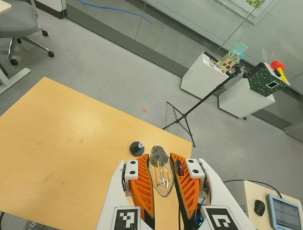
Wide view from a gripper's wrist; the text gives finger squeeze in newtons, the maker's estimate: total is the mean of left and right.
{"total": 24.5, "left": 27.6, "right": 21.4}